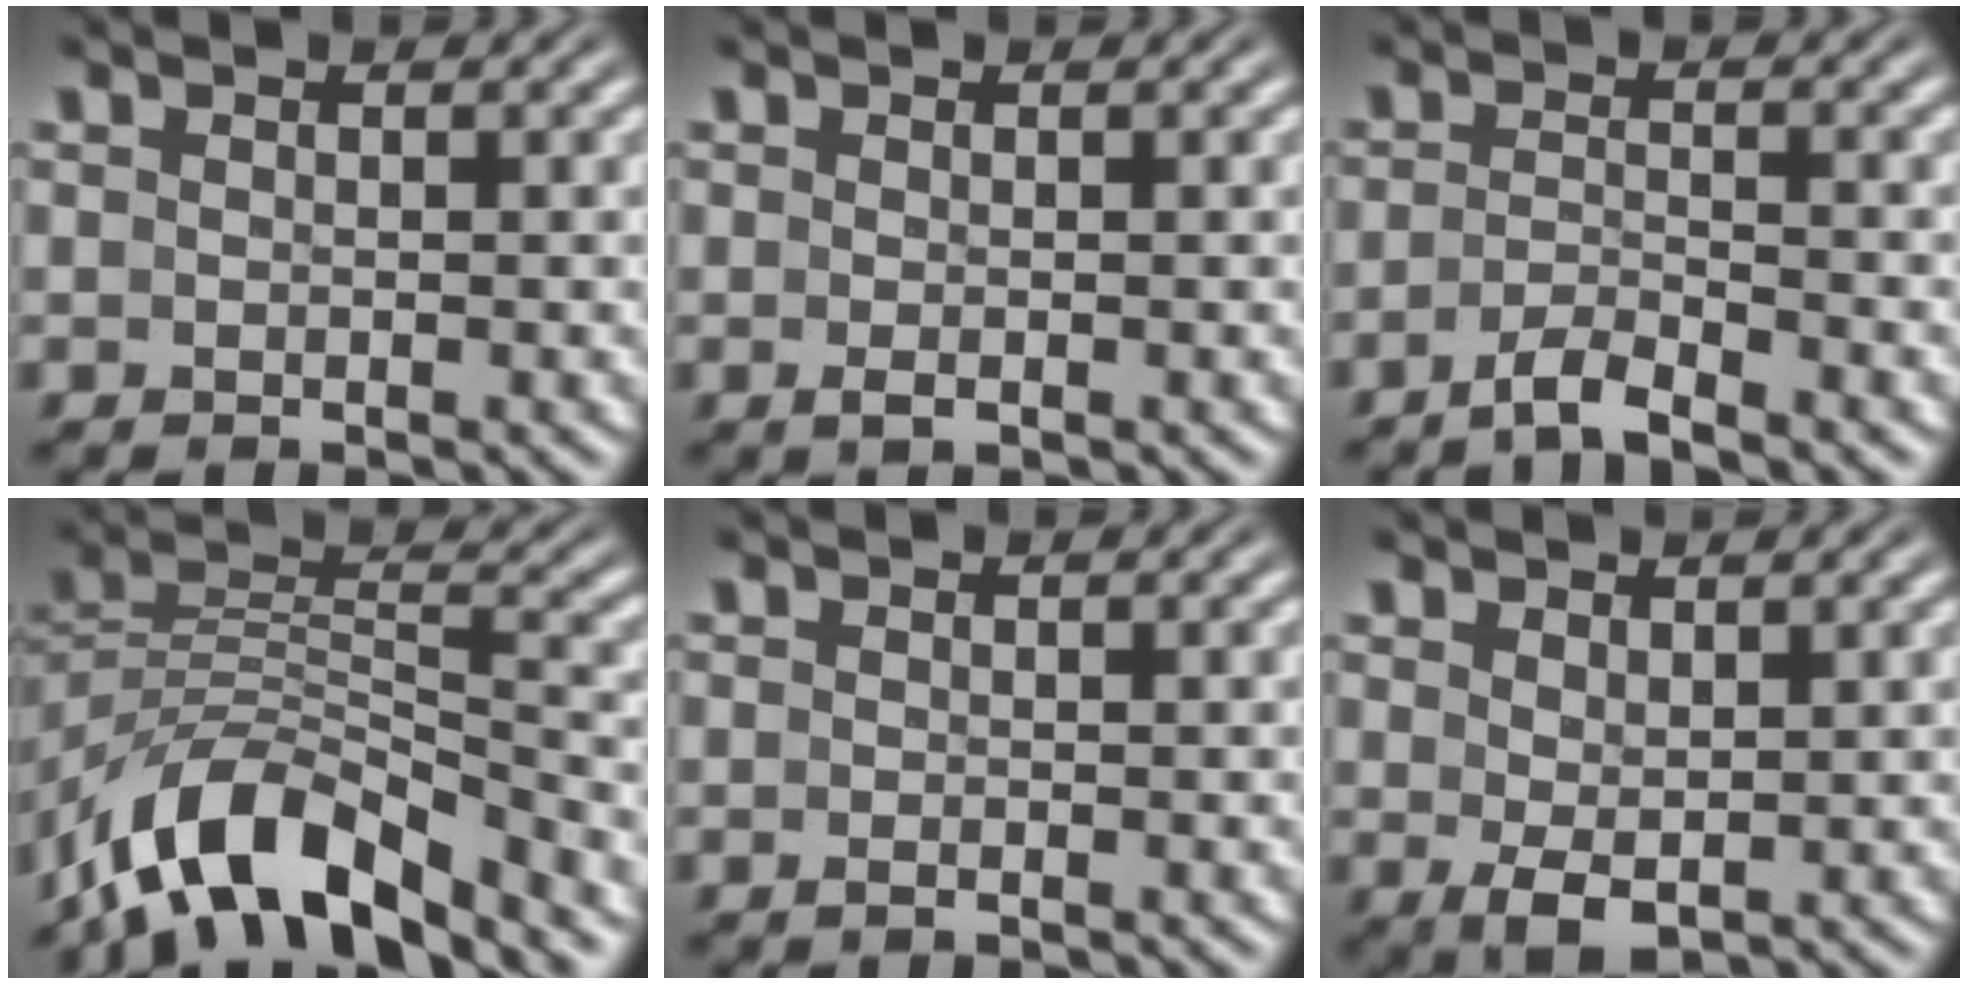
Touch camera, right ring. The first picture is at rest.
{"total": 0.7, "force": [-0.4, -0.1, 0.5], "torque": [-0.013, -0.005, -0.002]}
{"total": 2.6, "force": [-2.4, 0.0, 1.1], "torque": [-0.021, -0.004, -0.040]}
{"total": 9.5, "force": [-5.7, 4.8, 5.8], "torque": [-0.120, -0.039, -0.076]}
{"total": 0.6, "force": [-0.5, -0.1, 0.3], "torque": [-0.006, 0.000, -0.009]}
{"total": 2.4, "force": [-0.5, 1.1, 2.1], "torque": [-0.040, -0.019, 0.012]}